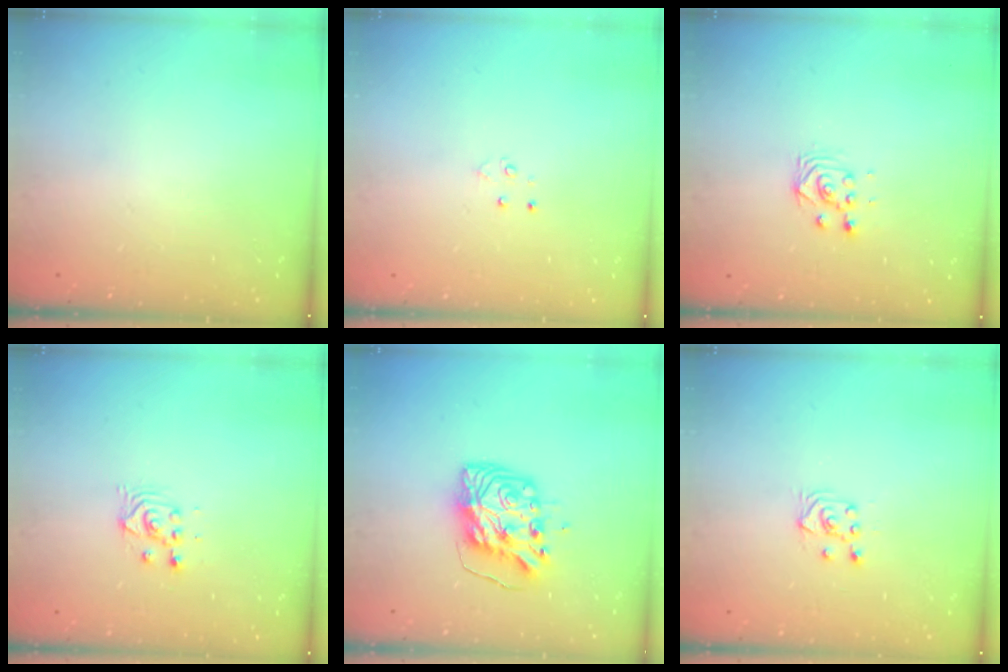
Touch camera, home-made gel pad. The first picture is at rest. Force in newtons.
{"total": 3.3, "press": 3.2, "slide": 0.4}
{"total": 2.8, "press": 2.8, "slide": 0.3}
{"total": 2.9, "press": 2.9, "slide": 0.1}
{"total": 11.0, "press": 10.9, "slide": 1.6}
{"total": 4.5, "press": 4.4, "slide": 0.8}